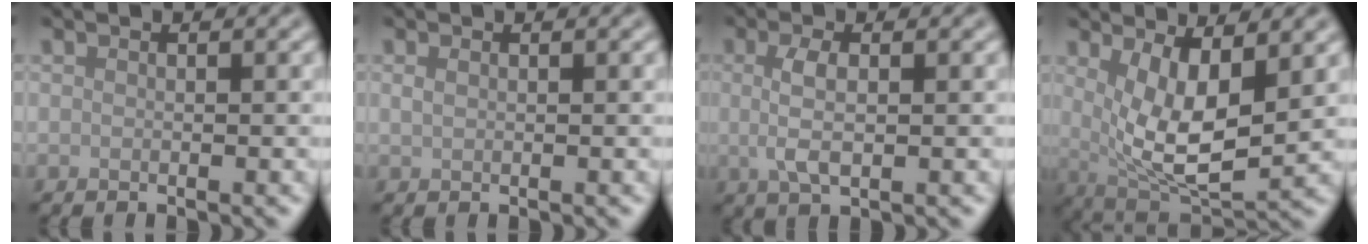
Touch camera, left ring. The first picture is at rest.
{"total": 0.7, "force": [0.3, 0.4, 0.4], "torque": [-0.011, 0.000, 0.007]}
{"total": 3.0, "force": [0.2, 1.1, 2.8], "torque": [-0.061, -0.001, 0.002]}
{"total": 7.8, "force": [1.3, 3.3, 6.9], "torque": [-0.138, -0.019, 0.030]}